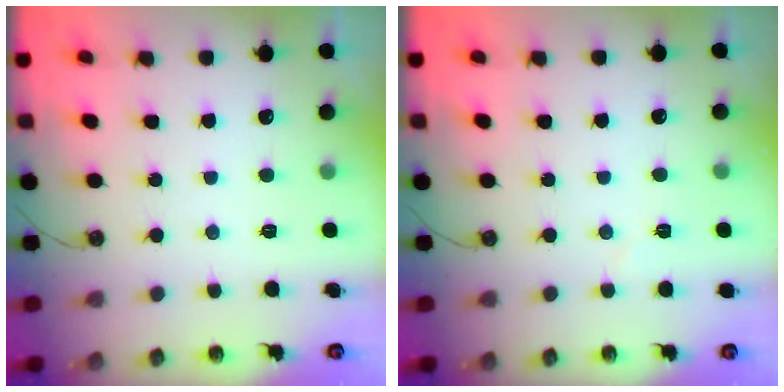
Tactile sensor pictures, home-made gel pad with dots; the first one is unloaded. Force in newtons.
{"total": 2.9, "press": 2.7, "slide": 1.2}